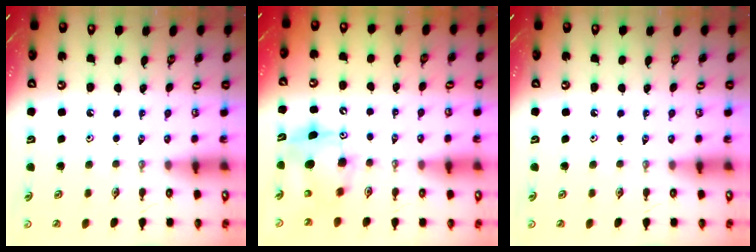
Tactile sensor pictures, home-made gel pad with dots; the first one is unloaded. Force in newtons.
{"total": 7.9, "press": 7.7, "slide": 1.9}
{"total": 0.0}